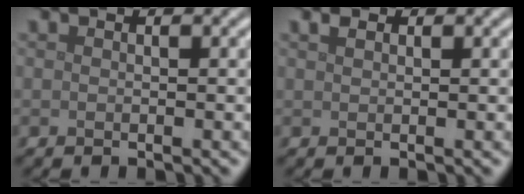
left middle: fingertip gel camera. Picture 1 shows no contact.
{"total": 0.8, "force": [0.6, 0.4, 0.4], "torque": [-0.012, 0.002, 0.011]}